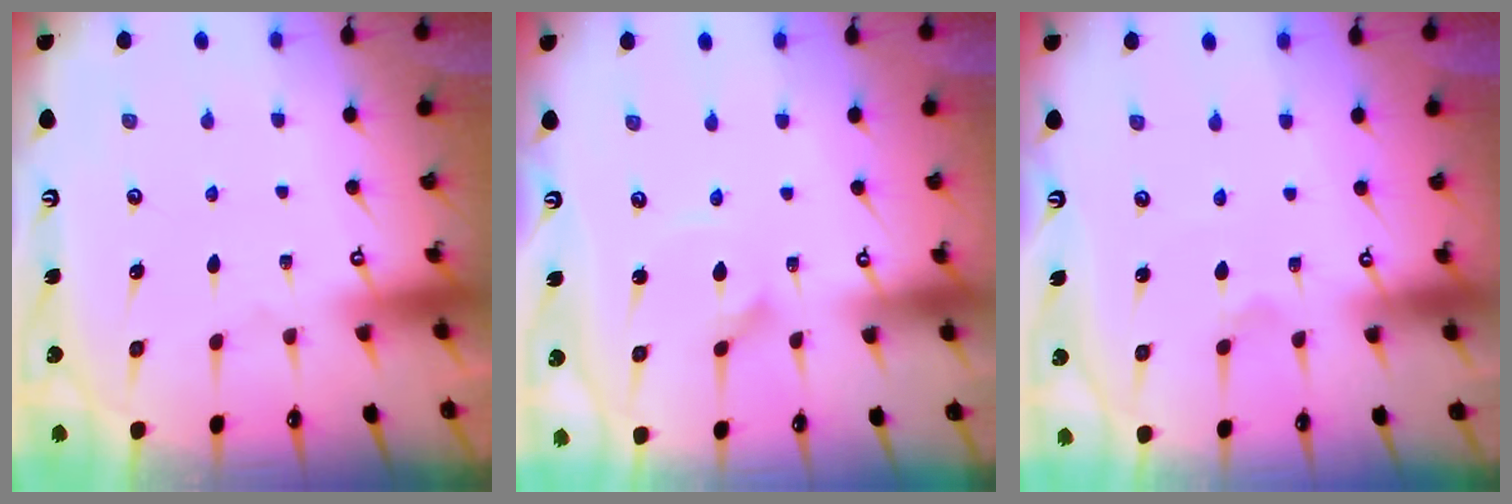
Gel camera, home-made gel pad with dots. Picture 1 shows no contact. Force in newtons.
{"total": 1.6, "press": 1.6, "slide": 0.2}
{"total": 1.8, "press": 1.8, "slide": 0.4}